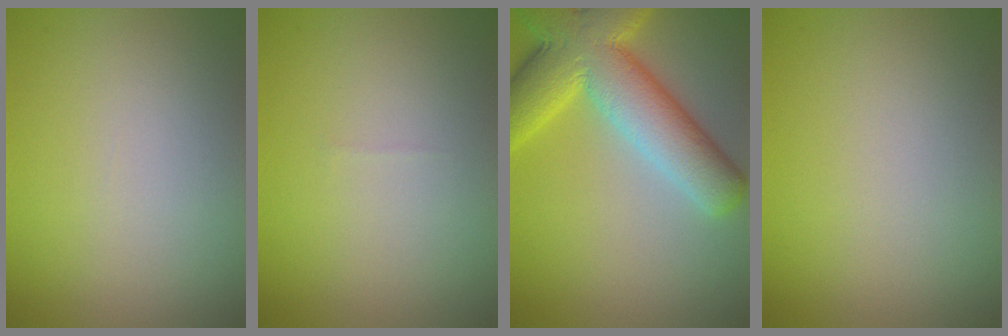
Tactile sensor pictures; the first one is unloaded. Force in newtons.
{"total": 0.0}
{"total": 10.2, "press": 10.2, "slide": 0.5}
{"total": 0.0}